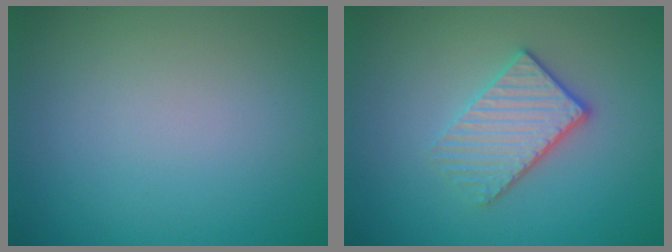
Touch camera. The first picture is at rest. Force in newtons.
{"total": 3.6, "press": 3.1, "slide": 1.7}